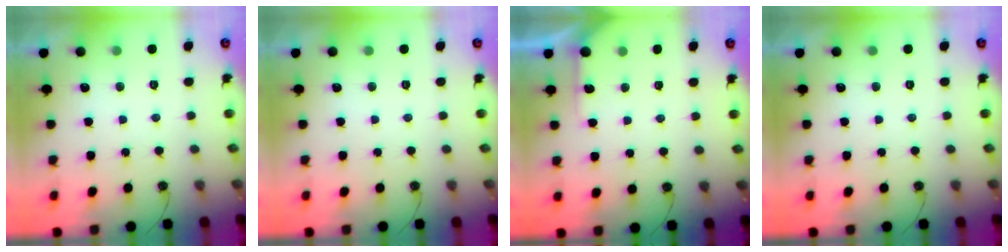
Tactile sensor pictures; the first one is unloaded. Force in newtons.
{"total": 0.0}
{"total": 4.5, "press": 4.4, "slide": 0.4}
{"total": 0.0}